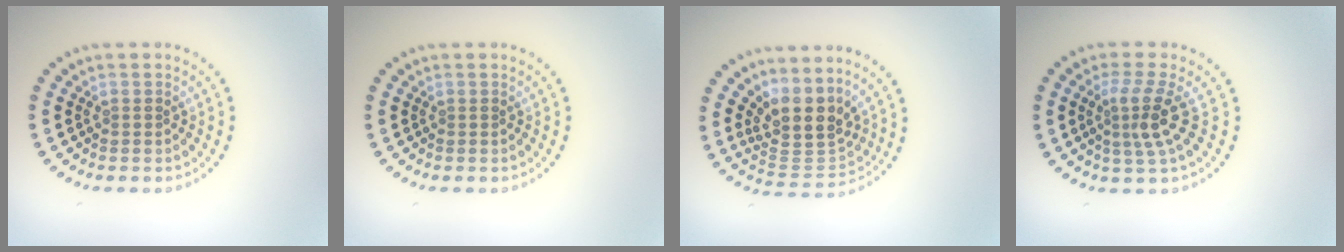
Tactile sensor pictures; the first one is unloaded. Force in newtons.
{"total": 0.0}
{"total": 4.3, "press": 3.4, "slide": 2.7}
{"total": 3.2, "press": 2.3, "slide": 2.2}